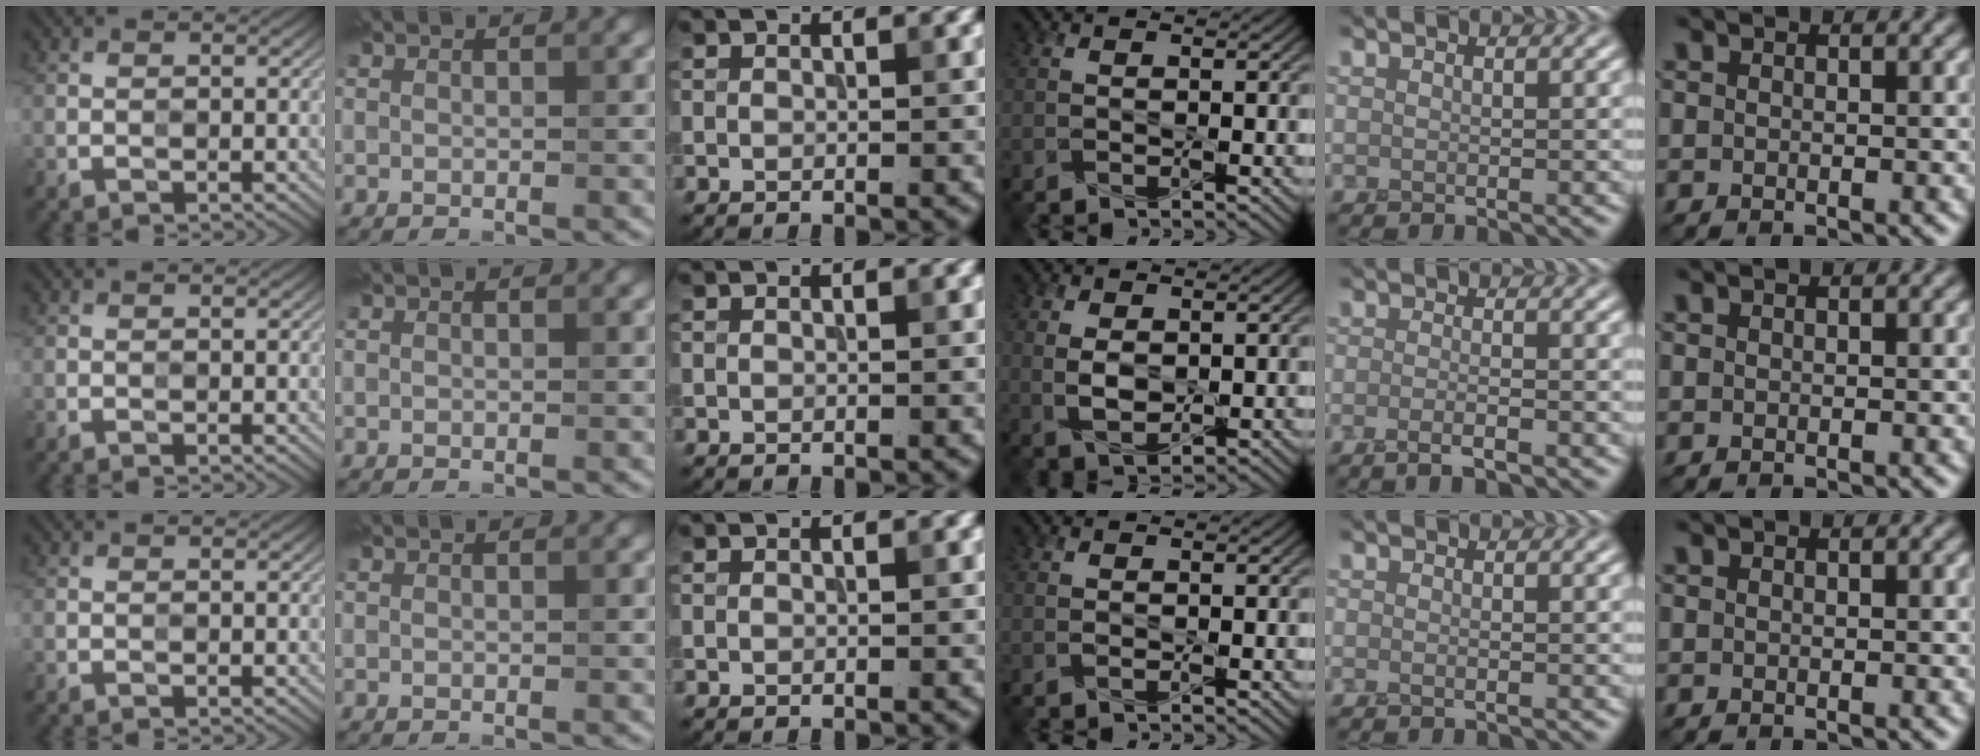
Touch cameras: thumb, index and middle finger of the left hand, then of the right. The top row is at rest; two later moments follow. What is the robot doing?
{"motion": "squeeze", "object": "foam earplug"}